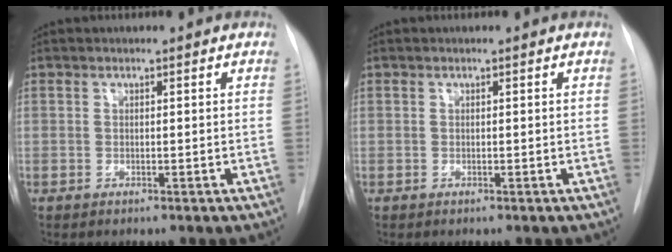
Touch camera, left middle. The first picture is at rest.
{"total": 0.0}